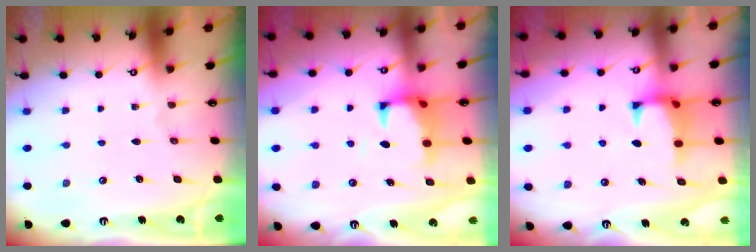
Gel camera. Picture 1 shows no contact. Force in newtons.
{"total": 1.5, "press": 1.1, "slide": 1.1}
{"total": 0.9, "press": 0.3, "slide": 0.8}